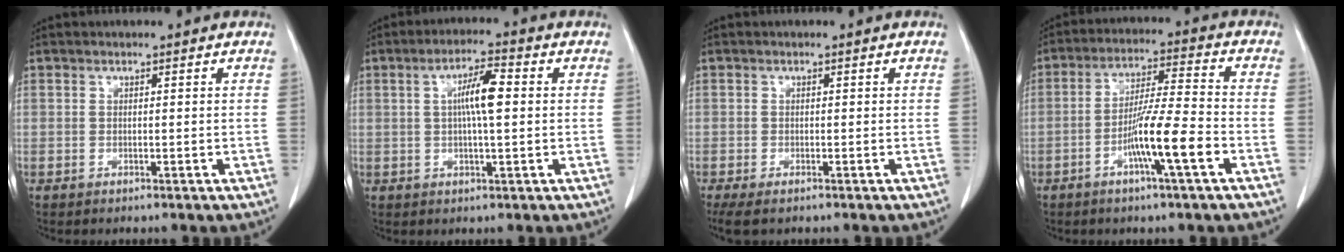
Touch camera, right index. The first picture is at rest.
{"total": 6.1, "force": [0.8, 0.8, 6.0], "torque": [-0.110, 0.009, 0.012]}
{"total": 3.8, "force": [-2.7, 1.3, 2.3], "torque": [-0.047, -0.013, -0.044]}
{"total": 9.8, "force": [-3.9, -0.2, 9.0], "torque": [-0.163, 0.000, -0.073]}